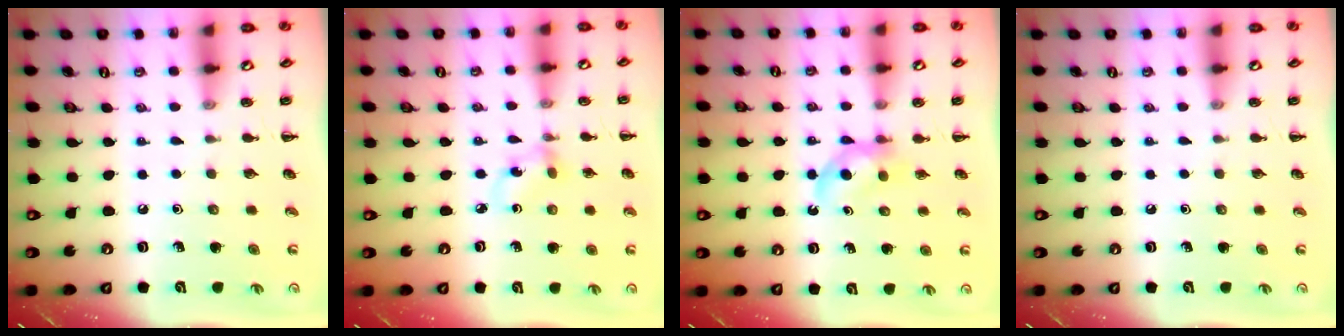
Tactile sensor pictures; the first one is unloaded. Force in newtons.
{"total": 2.9, "press": 2.9, "slide": 0.7}
{"total": 4.0, "press": 3.9, "slide": 1.1}
{"total": 0.0}